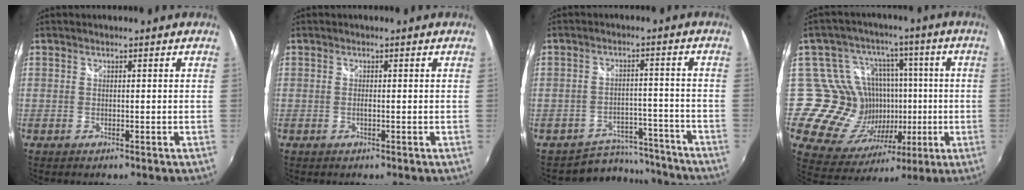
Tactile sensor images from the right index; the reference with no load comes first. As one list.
[{"total": 0.6, "force": [-0.2, 0.0, 0.6], "torque": [-0.011, -0.001, -0.005]}, {"total": 9.9, "force": [-8.9, 4.4, -0.4], "torque": [0.005, 0.044, -0.117]}, {"total": 15.7, "force": [0.0, 14.8, 5.3], "torque": [-0.118, 0.027, 0.014]}]